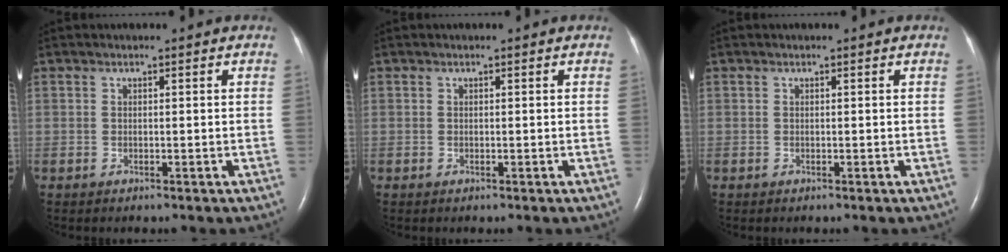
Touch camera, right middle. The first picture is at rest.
{"total": 0.0}
{"total": 0.0}